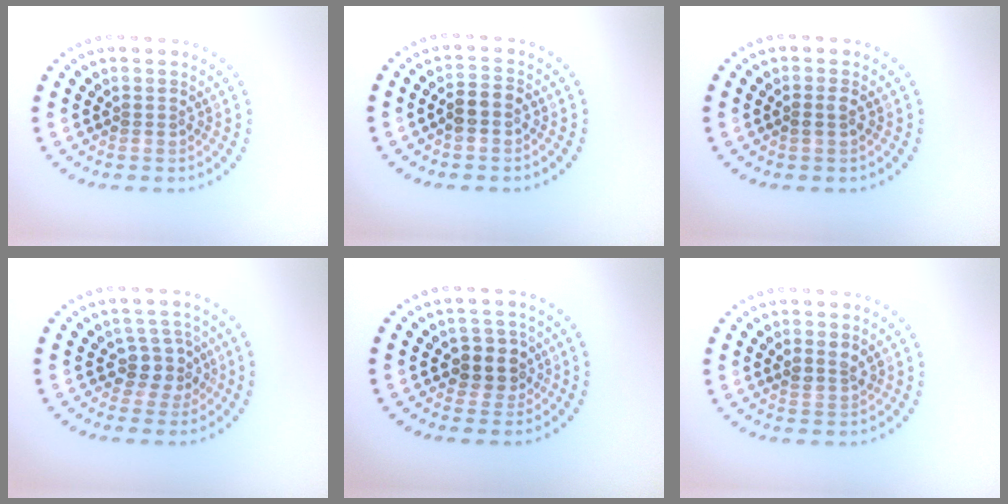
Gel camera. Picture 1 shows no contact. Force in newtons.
{"total": 1.9, "press": 1.7, "slide": 0.7}
{"total": 0.8, "press": 0.8, "slide": 0.2}
{"total": 2.7, "press": 2.2, "slide": 1.5}
{"total": 2.9, "press": 2.6, "slide": 1.3}
{"total": 1.5, "press": 1.3, "slide": 0.8}